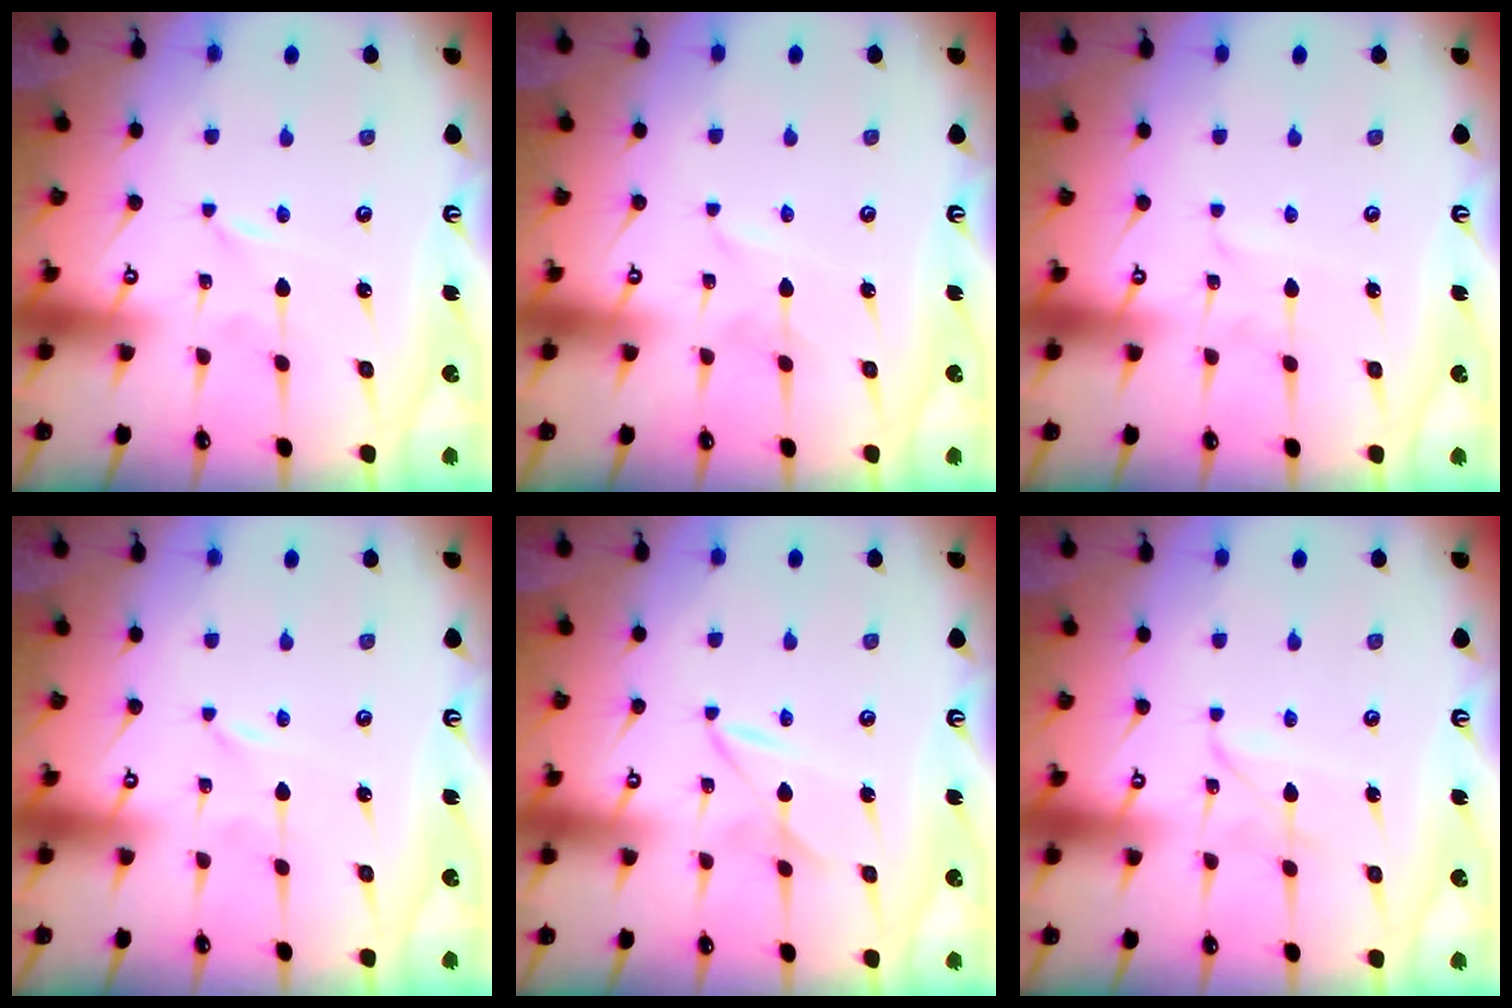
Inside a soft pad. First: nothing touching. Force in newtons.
{"total": 1.7, "press": 1.7, "slide": 0.2}
{"total": 1.2, "press": 1.2, "slide": 0.1}
{"total": 0.0}
{"total": 3.1, "press": 3.1, "slide": 0.3}
{"total": 2.8, "press": 2.8, "slide": 0.3}